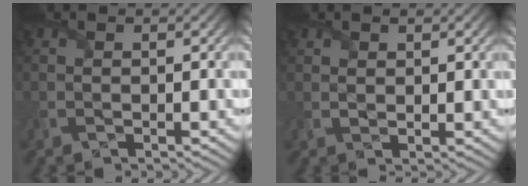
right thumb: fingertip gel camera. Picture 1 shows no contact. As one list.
[{"total": 1.3, "force": [1.0, 0.7, 0.3], "torque": [-0.008, -0.001, 0.023]}]